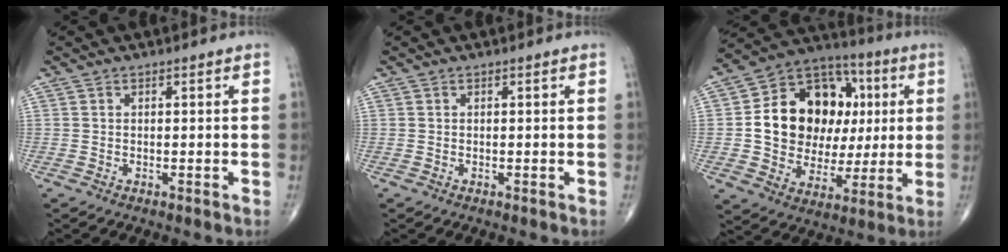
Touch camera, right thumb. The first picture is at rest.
{"total": 0.0}
{"total": 21.5, "force": [2.9, 16.2, 13.8], "torque": [-0.178, 0.022, 0.054]}